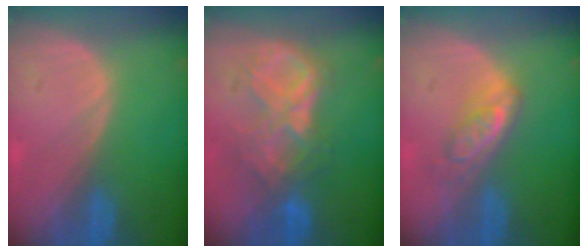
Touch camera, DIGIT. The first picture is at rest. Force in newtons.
{"total": 8.6, "press": 7.6, "slide": 4.1}
{"total": 4.9, "press": 4.6, "slide": 1.8}